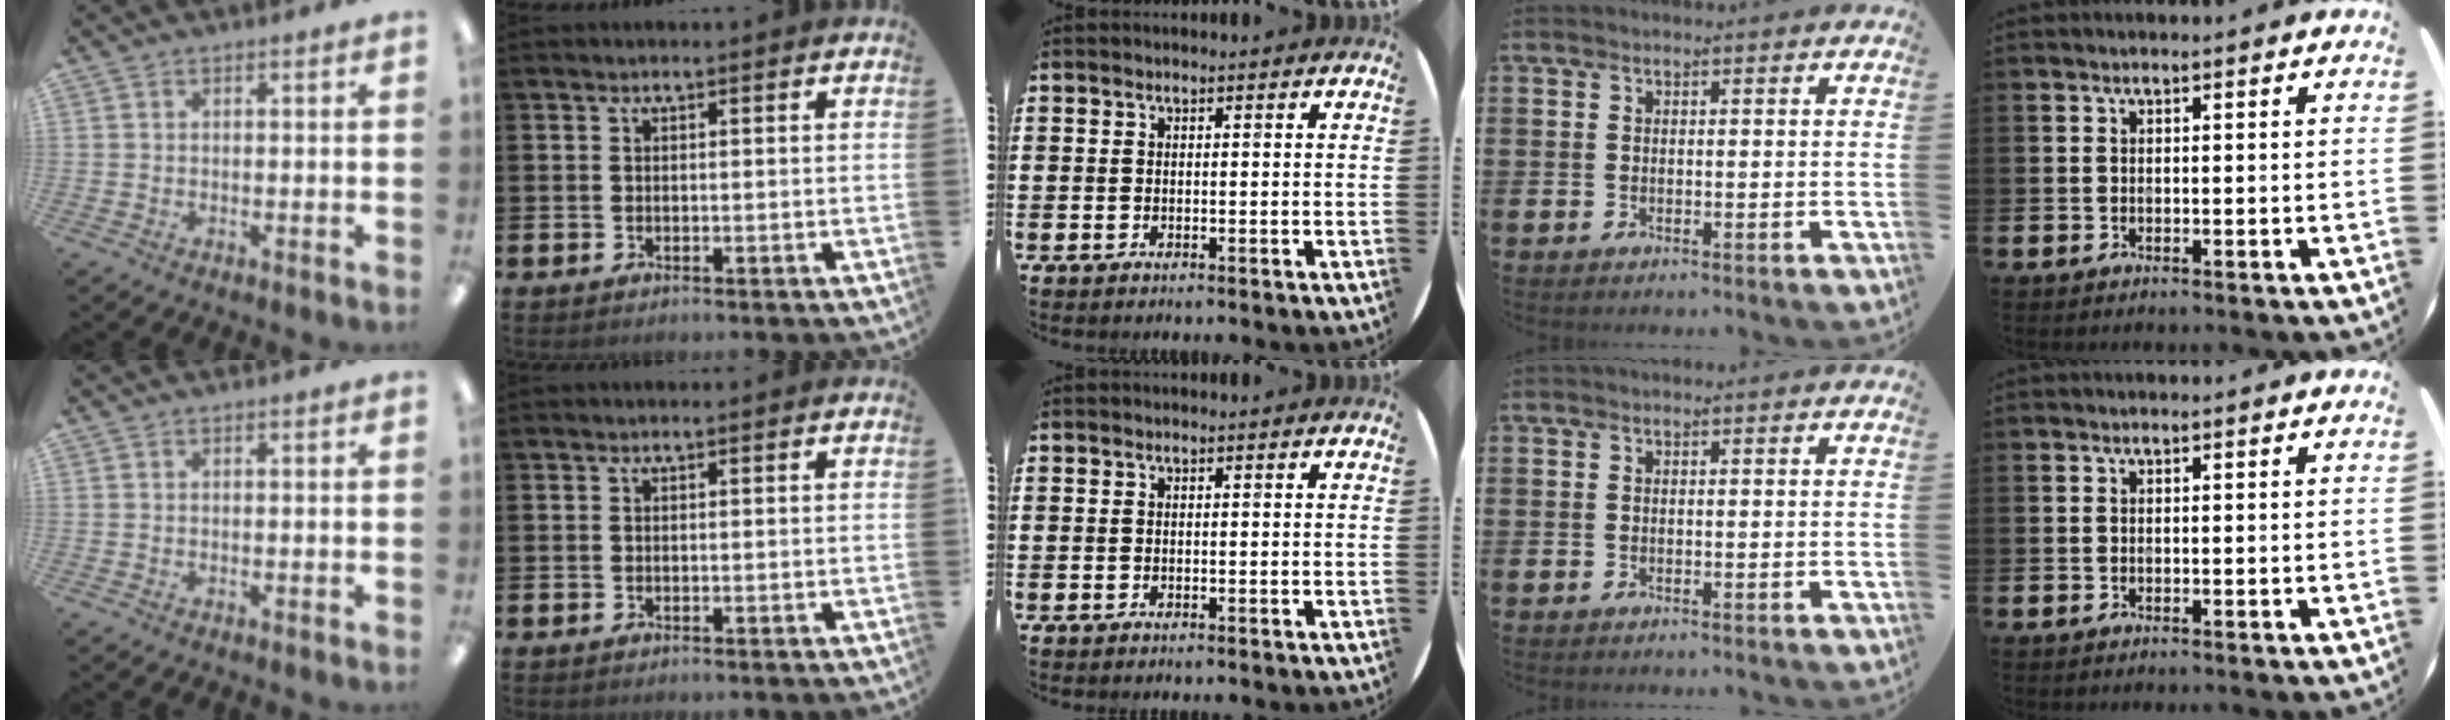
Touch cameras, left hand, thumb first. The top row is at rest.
{}